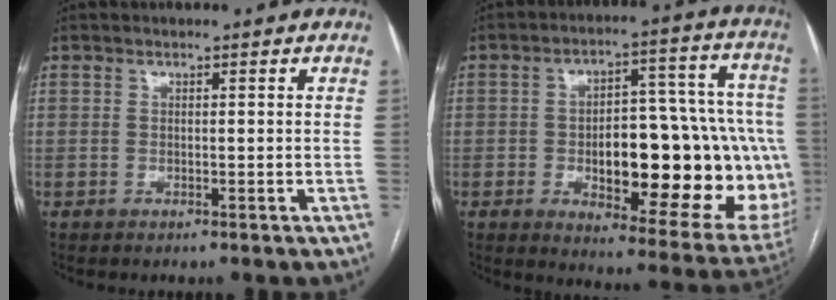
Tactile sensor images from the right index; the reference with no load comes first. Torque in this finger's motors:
{"motor_torque": [1.06, -0.46, 0.58, 0.17]}